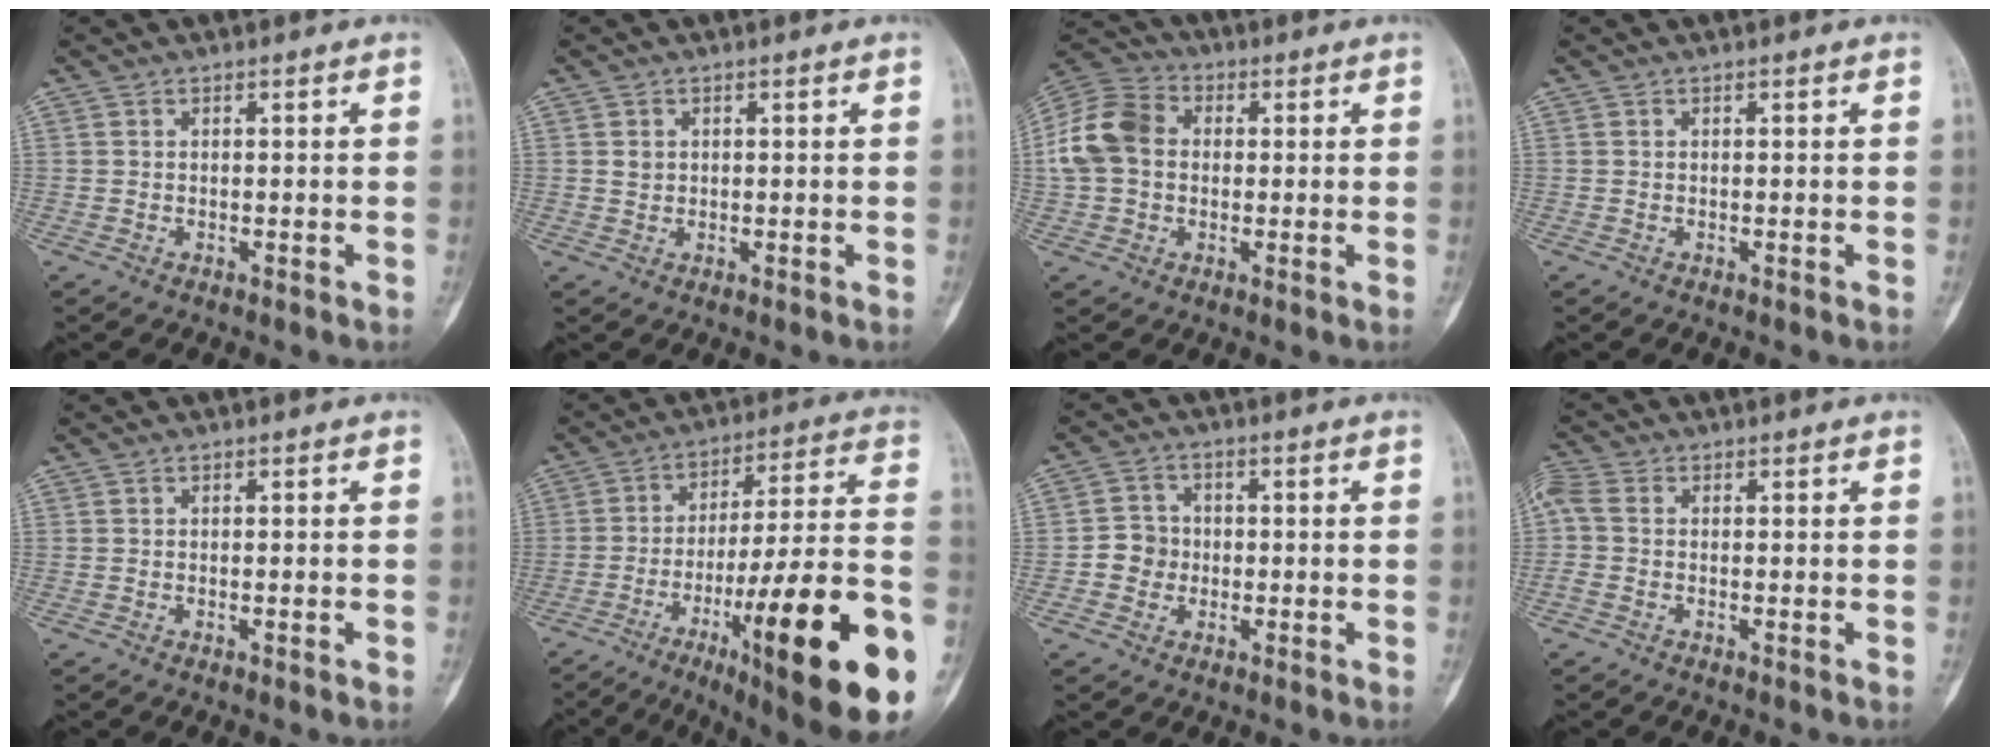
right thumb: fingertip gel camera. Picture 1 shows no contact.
{"total": 1.4, "force": [0.4, 1.2, 0.6], "torque": [-0.006, 0.000, 0.008]}
{"total": 11.7, "force": [0.7, 9.1, 7.3], "torque": [-0.141, 0.030, 0.004]}
{"total": 0.0}
{"total": 0.9, "force": [-0.3, 0.1, 0.8], "torque": [-0.010, 0.000, -0.003]}
{"total": 28.9, "force": [-11.4, 4.7, 26.2], "torque": [-0.334, 0.042, -0.168]}
{"total": 4.7, "force": [-0.8, 4.4, 1.4], "torque": [0.001, 0.011, -0.022]}
{"total": 4.2, "force": [0.0, 2.8, 3.1], "torque": [-0.093, 0.010, -0.012]}